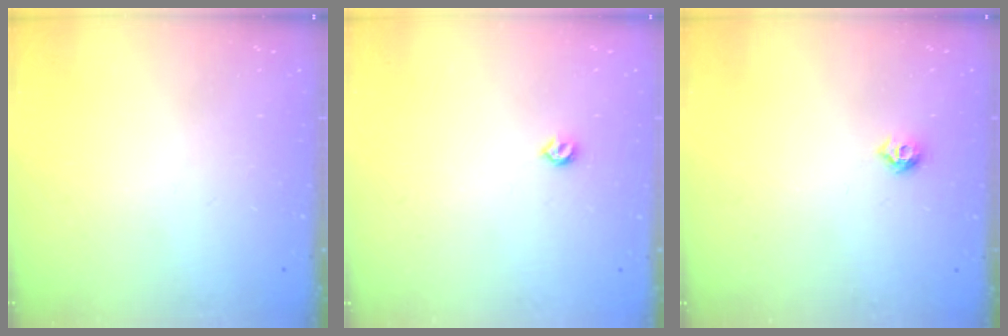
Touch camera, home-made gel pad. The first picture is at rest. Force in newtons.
{"total": 4.0, "press": 3.9, "slide": 0.8}
{"total": 5.1, "press": 5.0, "slide": 0.9}